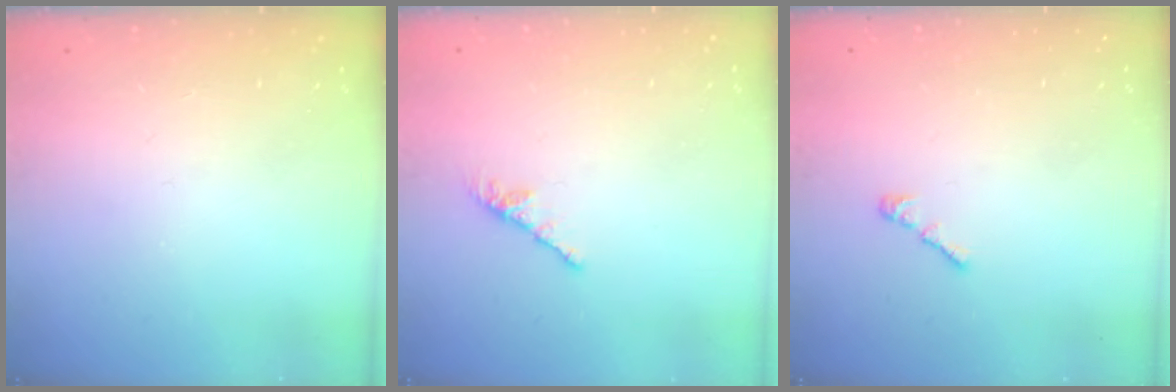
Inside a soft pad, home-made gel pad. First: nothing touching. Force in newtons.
{"total": 0.0}
{"total": 2.2, "press": 2.1, "slide": 0.6}